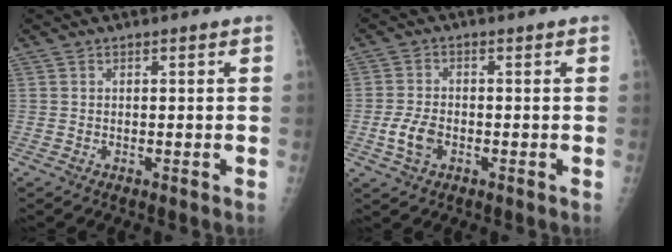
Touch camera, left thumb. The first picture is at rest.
{"total": 4.5, "force": [-1.5, 2.9, 3.1], "torque": [-0.058, 0.004, -0.027]}